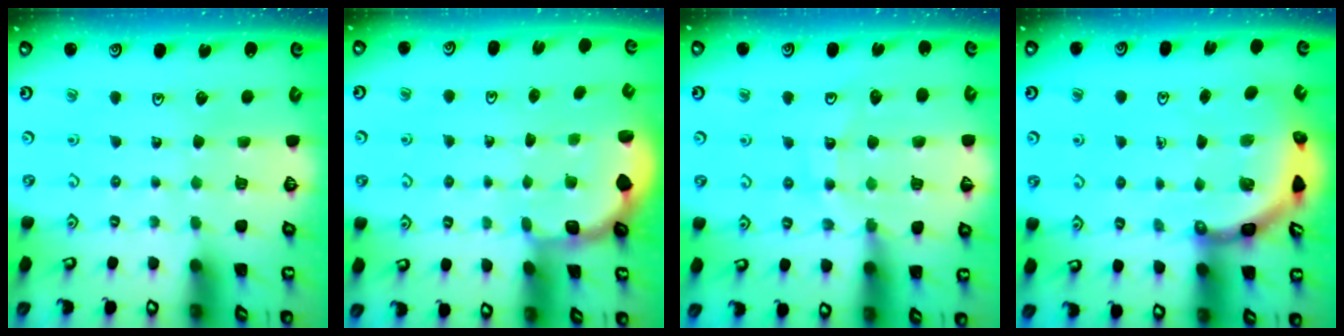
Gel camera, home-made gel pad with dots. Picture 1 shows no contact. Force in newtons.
{"total": 1.9, "press": 1.8, "slide": 0.8}
{"total": 12.8, "press": 12.8, "slide": 1.5}
{"total": 5.6, "press": 5.4, "slide": 1.6}